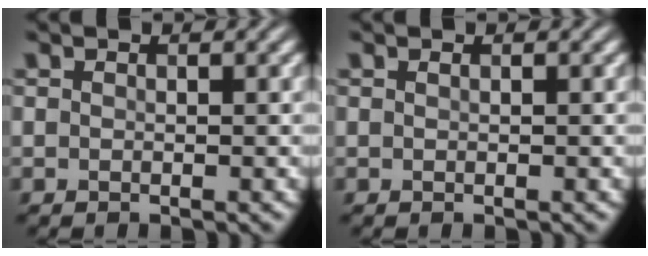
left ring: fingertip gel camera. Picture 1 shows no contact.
{"total": 0.0}